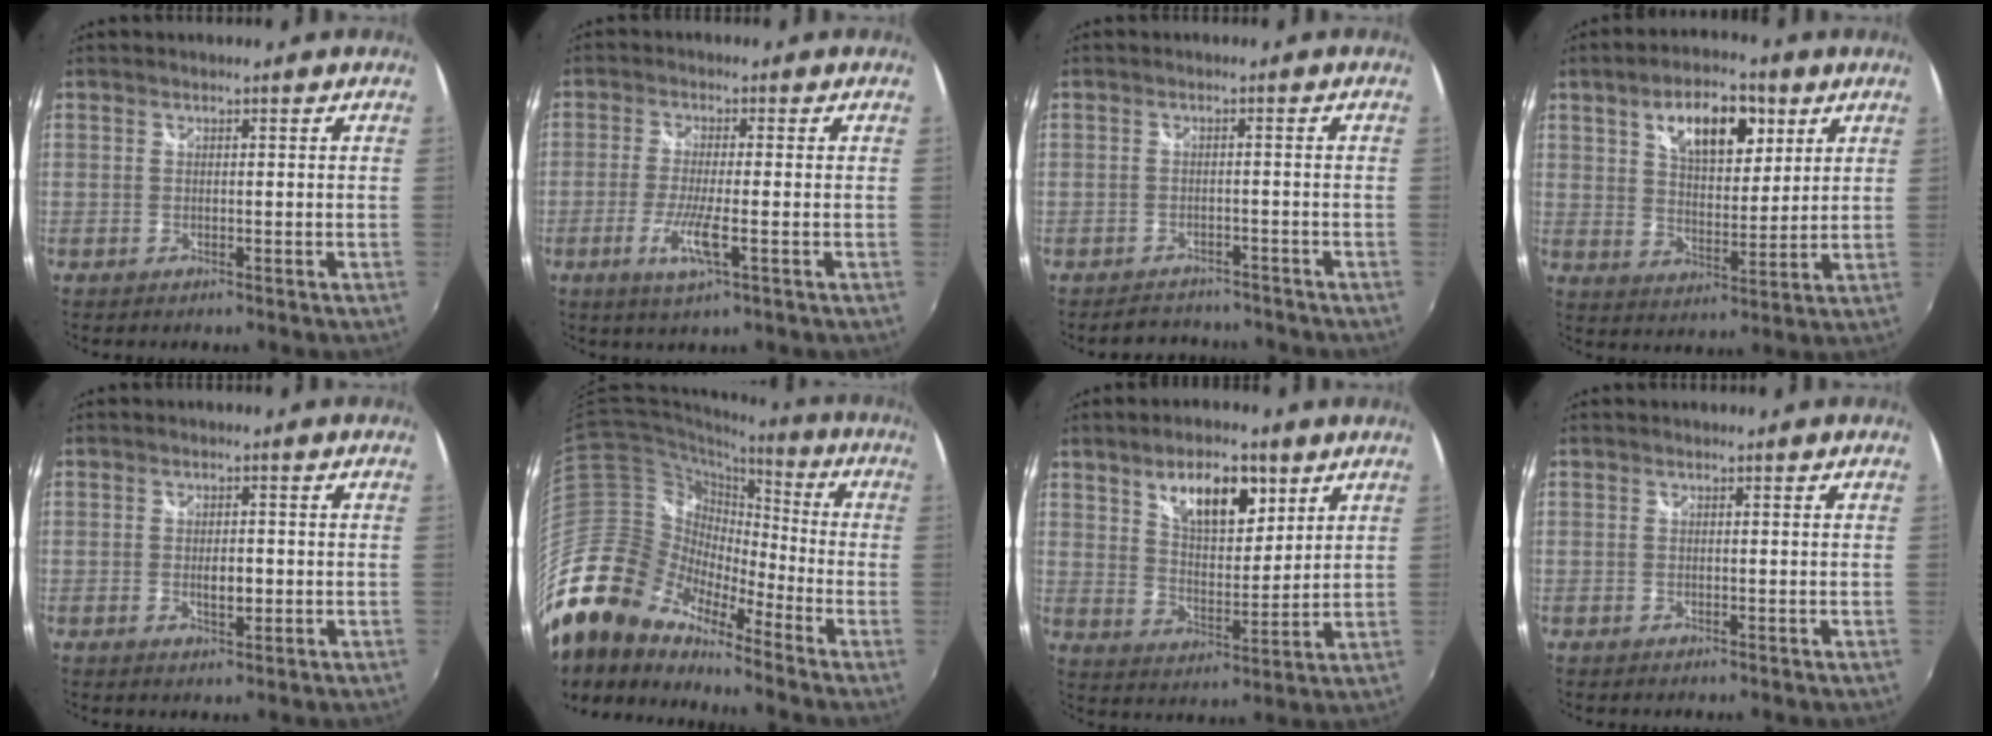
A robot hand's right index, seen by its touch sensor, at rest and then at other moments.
{"total": 6.0, "force": [-2.3, 0.4, 5.6], "torque": [-0.117, -0.013, -0.046]}
{"total": 5.0, "force": [-4.5, 2.2, 0.5], "torque": [-0.019, 0.006, -0.063]}
{"total": 12.5, "force": [5.9, 6.1, 9.2], "torque": [-0.146, 0.015, 0.097]}
{"total": 3.0, "force": [-0.5, 1.4, 2.6], "torque": [-0.044, -0.003, -0.007]}
{"total": 20.1, "force": [-15.1, 9.6, 9.2], "torque": [-0.183, -0.008, -0.303]}
{"total": 11.5, "force": [6.3, 5.2, 8.1], "torque": [-0.125, 0.006, 0.108]}
{"total": 0.0}